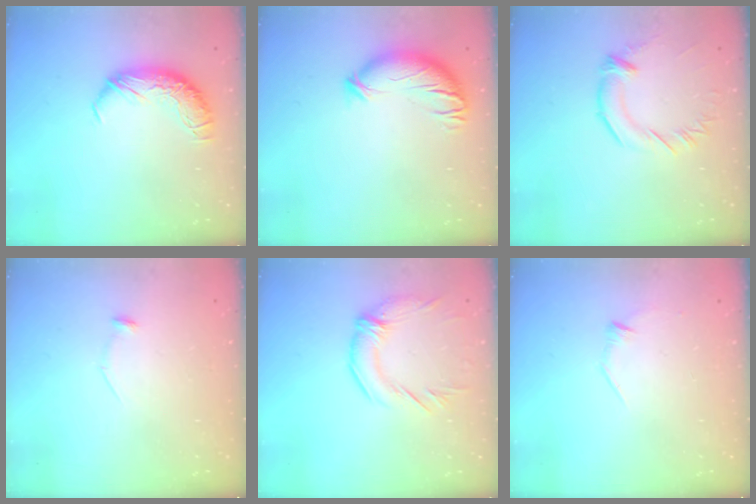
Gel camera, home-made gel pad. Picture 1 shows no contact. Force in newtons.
{"total": 3.7, "press": 2.9, "slide": 2.3}
{"total": 2.3, "press": 2.3, "slide": 0.6}
{"total": 8.7, "press": 8.7, "slide": 0.6}
{"total": 2.8, "press": 1.9, "slide": 2.2}
{"total": 7.4, "press": 7.4, "slide": 0.8}